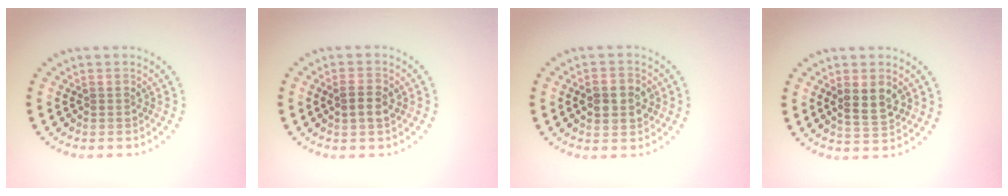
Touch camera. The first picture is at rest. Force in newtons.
{"total": 2.2, "press": 2.2, "slide": 0.3}
{"total": 3.9, "press": 3.9, "slide": 0.3}
{"total": 3.1, "press": 3.0, "slide": 0.5}